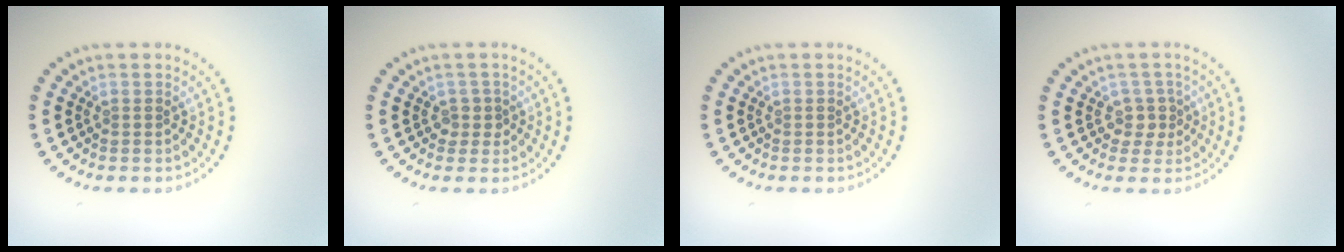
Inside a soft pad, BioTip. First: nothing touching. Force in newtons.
{"total": 1.3, "press": 1.1, "slide": 0.7}
{"total": 0.0}
{"total": 2.0, "press": 1.5, "slide": 1.3}